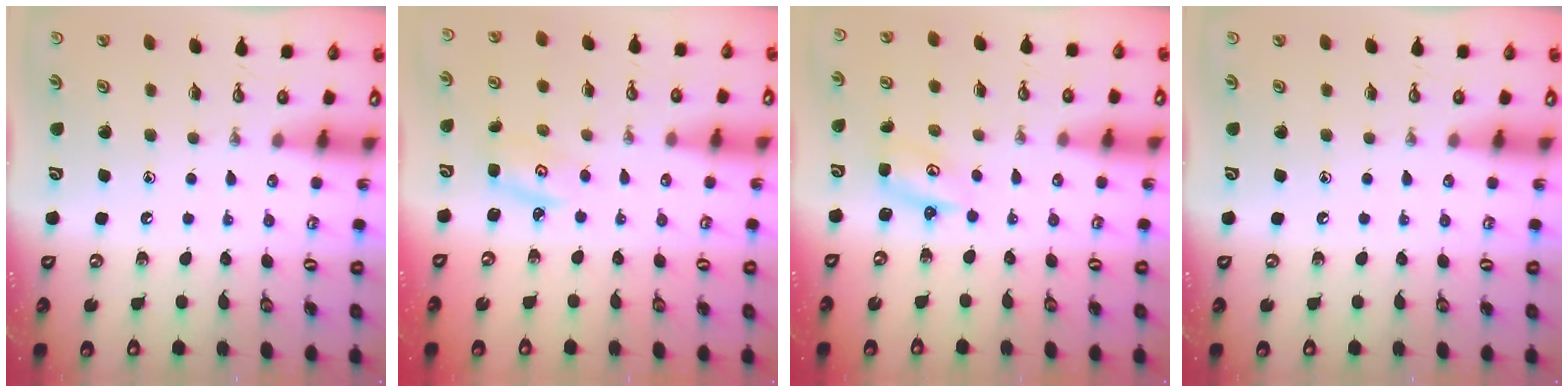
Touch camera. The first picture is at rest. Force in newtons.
{"total": 2.3, "press": 2.3, "slide": 0.2}
{"total": 2.6, "press": 2.6, "slide": 0.3}
{"total": 0.0}